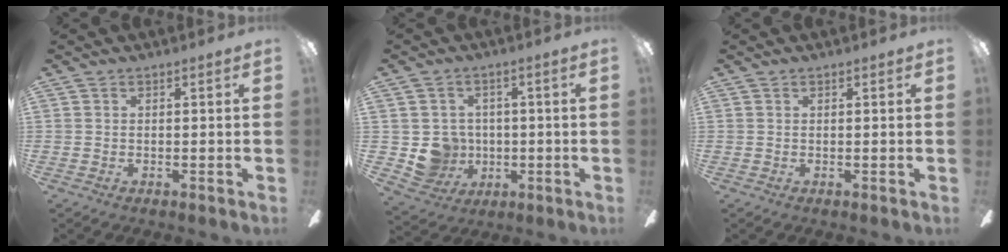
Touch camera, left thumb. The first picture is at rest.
{"total": 7.9, "force": [0.1, 7.7, 1.4], "torque": [-0.053, -0.004, 0.012]}
{"total": 0.0}